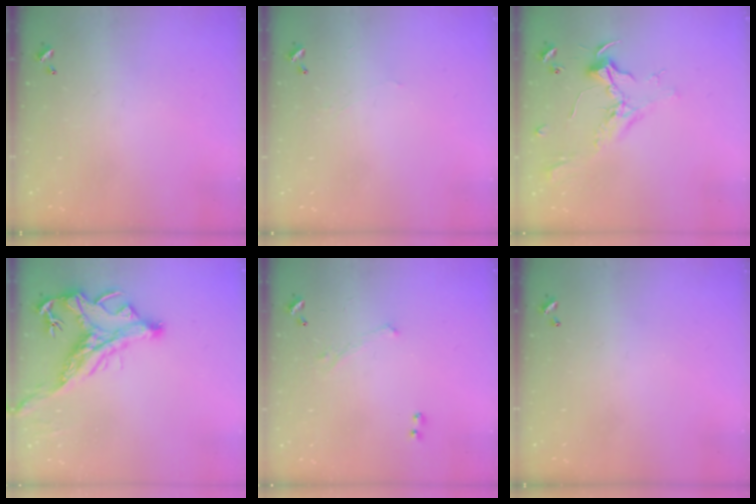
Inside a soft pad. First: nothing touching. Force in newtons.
{"total": 0.9, "press": 0.7, "slide": 0.4}
{"total": 2.4, "press": 2.3, "slide": 0.8}
{"total": 2.9, "press": 2.5, "slide": 1.4}
{"total": 1.6, "press": 1.5, "slide": 0.6}
{"total": 0.0}